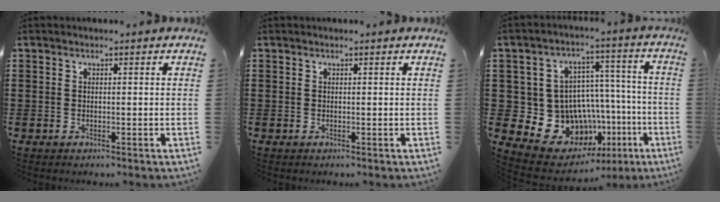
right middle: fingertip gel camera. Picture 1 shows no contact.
{"total": 0.0}
{"total": 12.6, "force": [-5.0, 10.5, 4.9], "torque": [-0.109, 0.014, -0.080]}